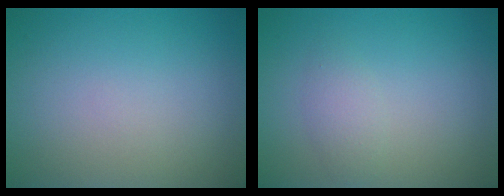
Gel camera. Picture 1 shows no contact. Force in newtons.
{"total": 1.6, "press": 1.6, "slide": 0.1}